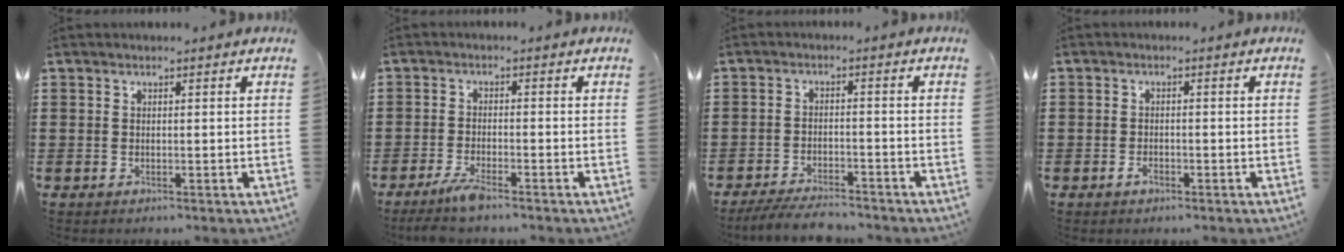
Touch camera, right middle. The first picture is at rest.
{"total": 3.7, "force": [-2.8, 0.4, 2.4], "torque": [-0.059, -0.008, -0.056]}
{"total": 4.7, "force": [-4.4, 0.7, 1.4], "torque": [-0.030, -0.002, -0.088]}
{"total": 1.6, "force": [-1.2, 1.0, 0.6], "torque": [-0.015, 0.000, -0.024]}